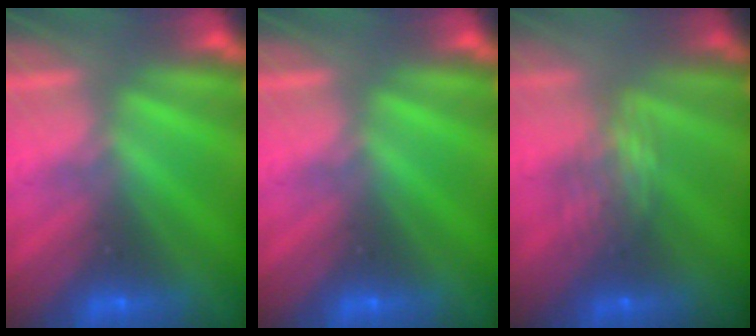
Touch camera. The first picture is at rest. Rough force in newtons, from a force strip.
{"total": 0.0}
{"total": 7.2}